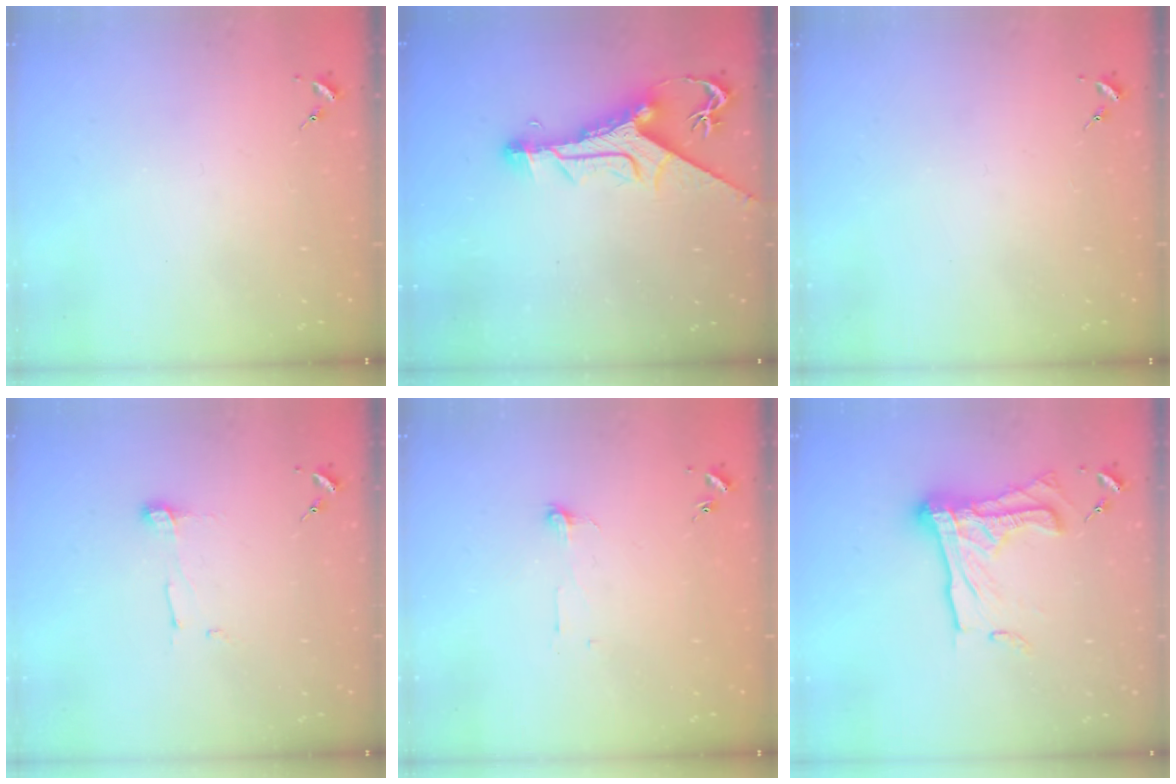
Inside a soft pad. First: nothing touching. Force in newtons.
{"total": 12.1, "press": 12.0, "slide": 1.2}
{"total": 0.0}
{"total": 5.6, "press": 5.6, "slide": 0.3}
{"total": 3.8, "press": 3.8, "slide": 0.3}
{"total": 18.7, "press": 18.7, "slide": 1.5}